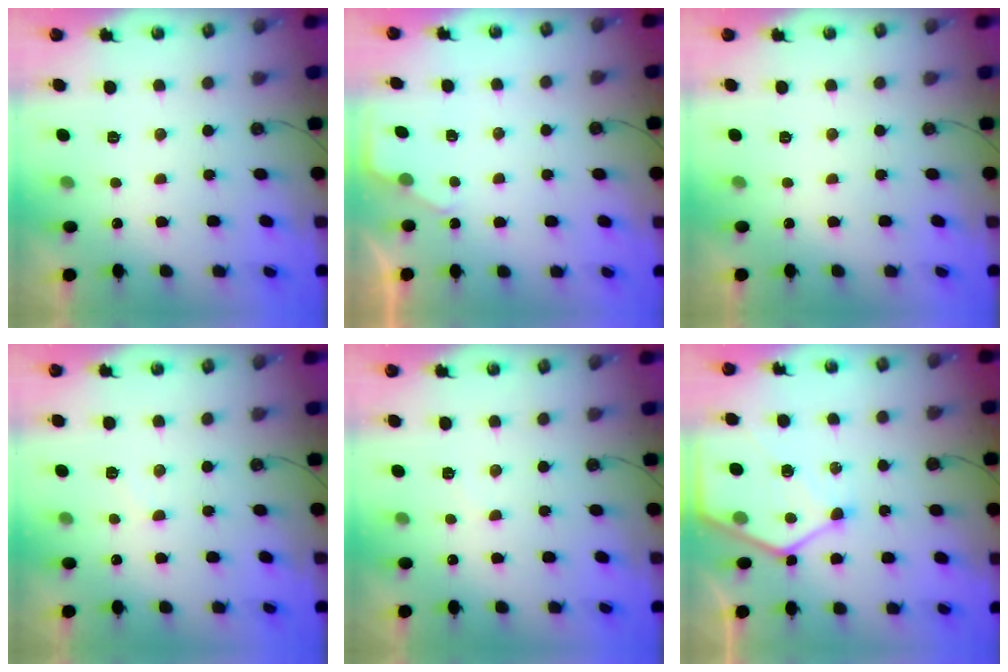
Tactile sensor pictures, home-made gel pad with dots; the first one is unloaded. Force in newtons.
{"total": 1.9, "press": 1.9, "slide": 0.3}
{"total": 0.0}
{"total": 5.2, "press": 5.2, "slide": 0.5}
{"total": 5.4, "press": 5.4, "slide": 0.7}
{"total": 12.2, "press": 12.1, "slide": 1.1}